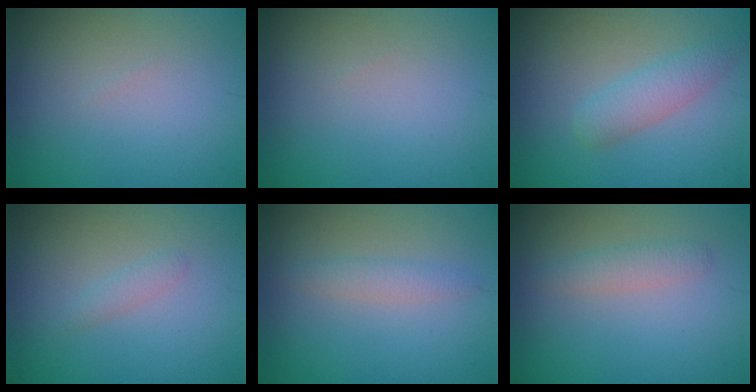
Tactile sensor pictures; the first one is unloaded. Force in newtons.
{"total": 0.0}
{"total": 2.6, "press": 2.6, "slide": 0.1}
{"total": 0.9, "press": 0.9, "slide": 0.0}
{"total": 1.5, "press": 1.4, "slide": 0.1}
{"total": 1.6, "press": 1.6, "slide": 0.0}